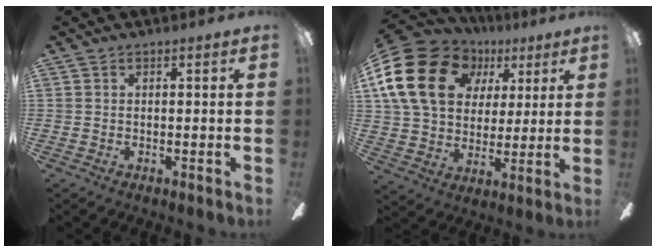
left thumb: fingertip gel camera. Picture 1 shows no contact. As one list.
[{"total": 22.6, "force": [8.0, 17.2, 12.3], "torque": [-0.246, -0.020, 0.145]}]